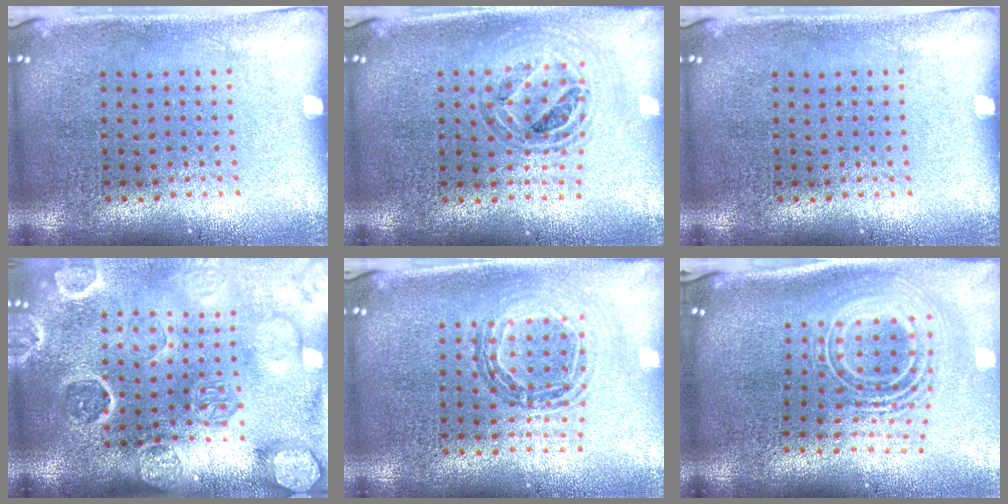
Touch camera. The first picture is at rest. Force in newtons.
{"total": 0.8, "press": 0.8, "slide": 0.1}
{"total": 0.0}
{"total": 4.2, "press": 3.5, "slide": 2.4}
{"total": 0.8, "press": 0.8, "slide": 0.0}
{"total": 2.8, "press": 1.9, "slide": 2.1}